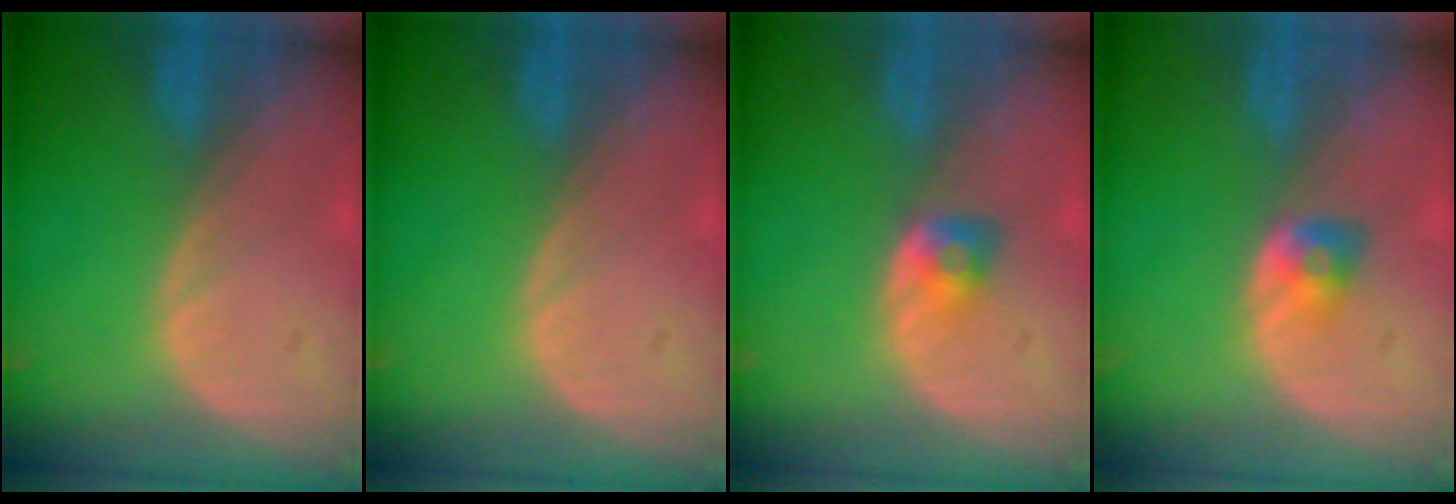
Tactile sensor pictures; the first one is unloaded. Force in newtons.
{"total": 0.0}
{"total": 2.8, "press": 2.5, "slide": 1.3}
{"total": 2.7, "press": 2.4, "slide": 1.2}